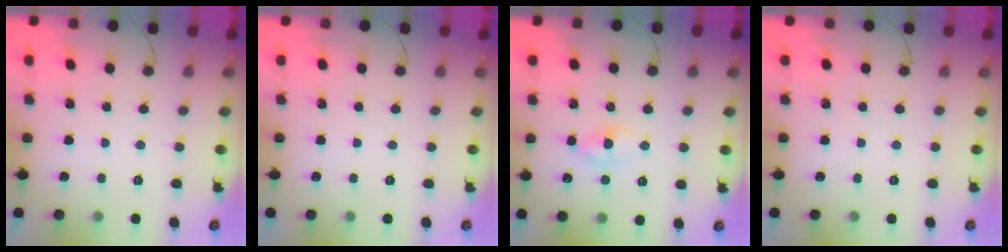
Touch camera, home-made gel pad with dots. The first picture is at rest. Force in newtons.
{"total": 0.0}
{"total": 1.7, "press": 1.4, "slide": 0.8}
{"total": 0.0}